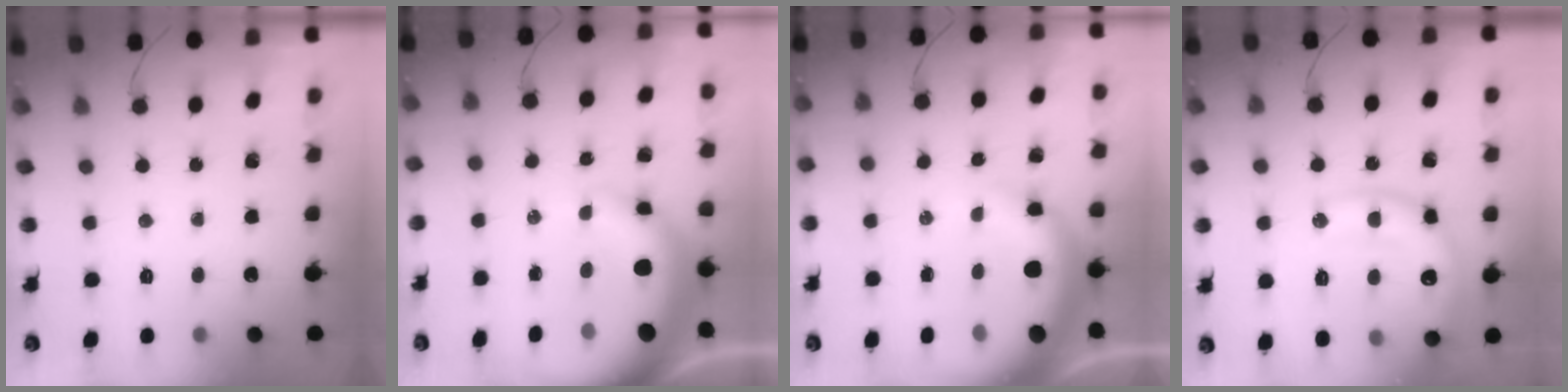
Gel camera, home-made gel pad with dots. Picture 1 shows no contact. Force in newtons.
{"total": 13.9, "press": 13.6, "slide": 2.8}
{"total": 11.7, "press": 11.5, "slide": 2.3}
{"total": 16.0, "press": 16.0, "slide": 1.2}